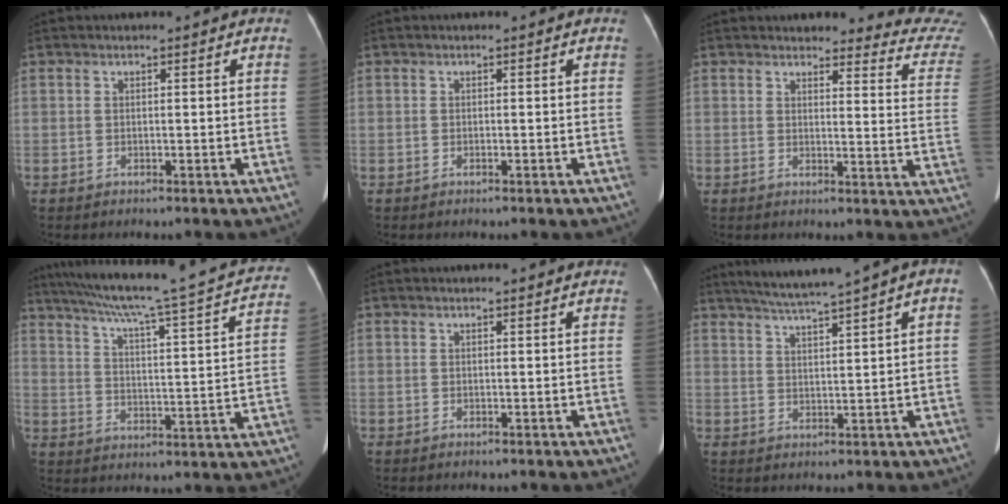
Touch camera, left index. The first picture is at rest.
{"total": 0.0}
{"total": 13.0, "force": [12.9, 1.0, 1.0], "torque": [0.024, -0.099, 0.104]}
{"total": 28.0, "force": [23.8, 1.4, 14.7], "torque": [-0.232, -0.025, 0.304]}
{"total": 2.2, "force": [2.1, 0.2, 0.8], "torque": [-0.012, 0.013, 0.019]}
{"total": 7.6, "force": [5.4, -0.8, 5.3], "torque": [-0.080, 0.018, 0.090]}